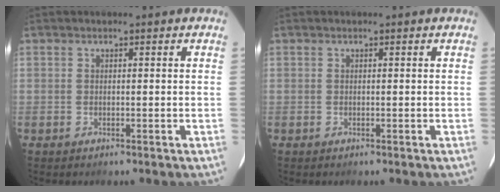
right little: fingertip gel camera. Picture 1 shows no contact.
{"total": 0.0}